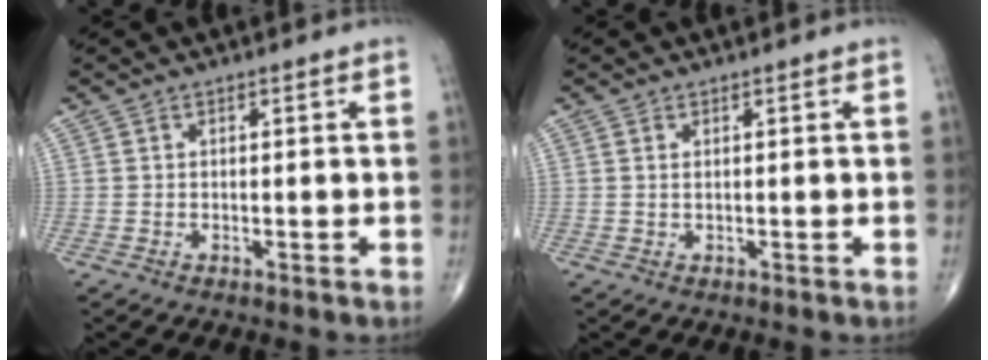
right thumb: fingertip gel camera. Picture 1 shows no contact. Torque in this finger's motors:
{"motor_torque": [-0.21, 0.00, -0.21, -0.08, -0.02]}